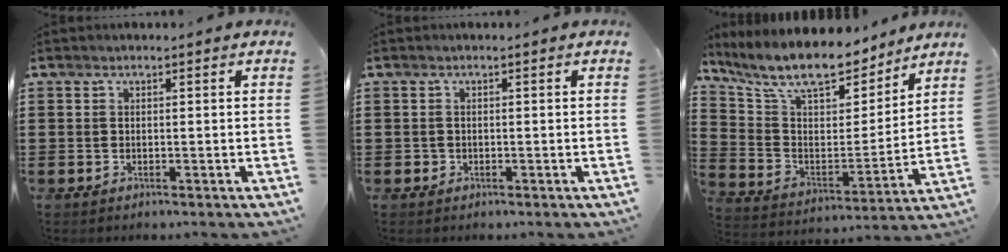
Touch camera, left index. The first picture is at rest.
{"total": 0.8, "force": [-0.3, 0.7, 0.0], "torque": [-0.004, 0.004, -0.008]}
{"total": 11.2, "force": [9.5, 2.8, 5.2], "torque": [-0.136, -0.059, 0.167]}